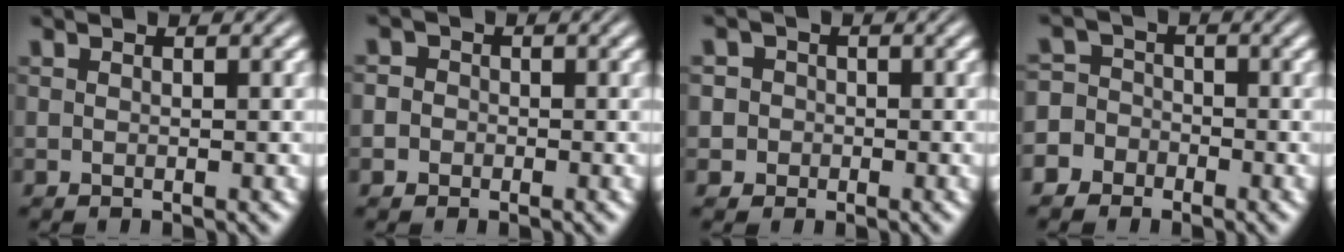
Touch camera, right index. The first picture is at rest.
{"total": 1.7, "force": [-0.6, 1.6, 0.0], "torque": [0.004, -0.001, -0.018]}
{"total": 3.8, "force": [-0.7, 3.7, 0.7], "torque": [-0.016, -0.007, -0.019]}
{"total": 6.1, "force": [-2.3, 5.6, 0.9], "torque": [-0.017, -0.019, -0.046]}